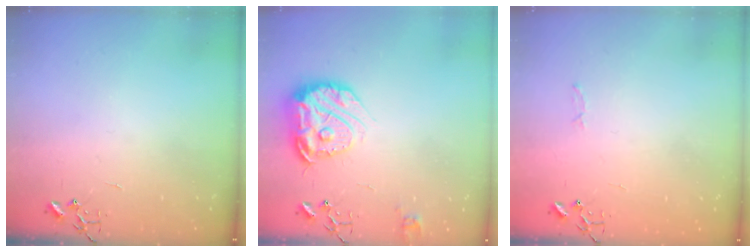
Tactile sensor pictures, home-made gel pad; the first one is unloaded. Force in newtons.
{"total": 17.2, "press": 17.1, "slide": 1.4}
{"total": 2.8, "press": 2.8, "slide": 0.4}